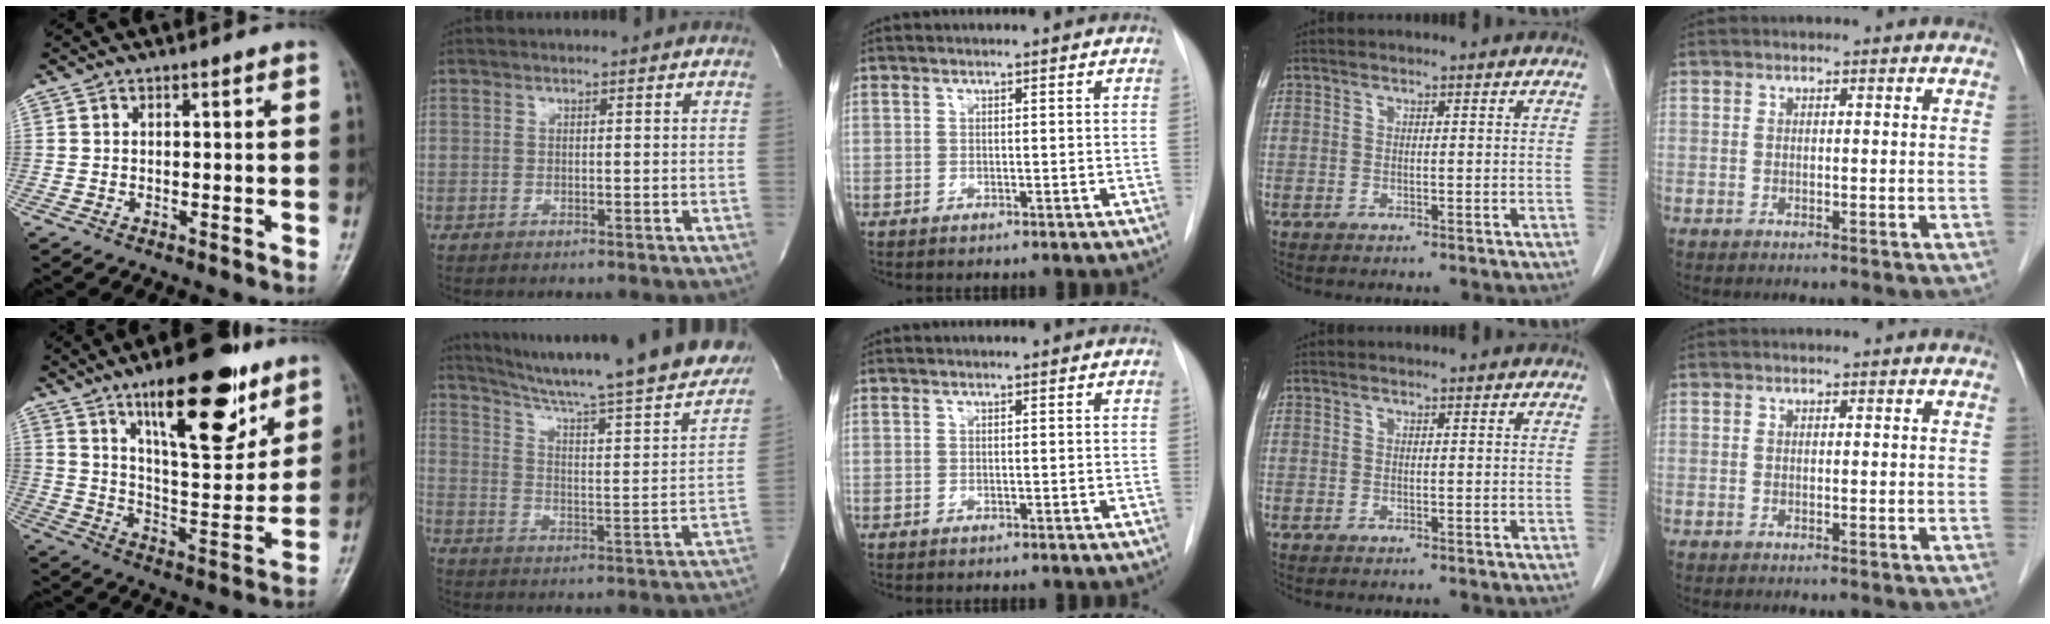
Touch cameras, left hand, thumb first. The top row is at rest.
{"thumb": {"total": 20.4, "force": [12.3, 7.0, 14.7], "torque": [-0.181, -0.066, 0.202]}, "index": {"total": 28.2, "force": [24.9, 1.7, 13.0], "torque": [-0.205, -0.069, 0.325]}}